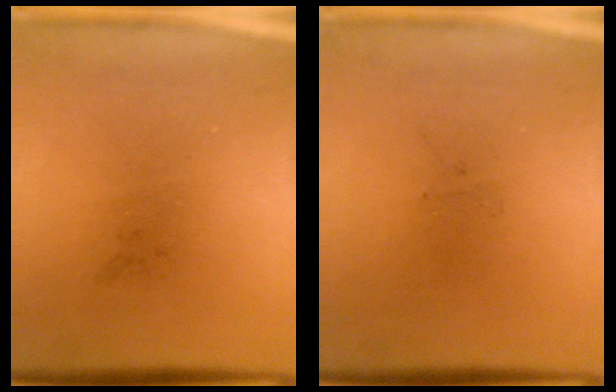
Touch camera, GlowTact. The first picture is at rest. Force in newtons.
{"total": 0.0}